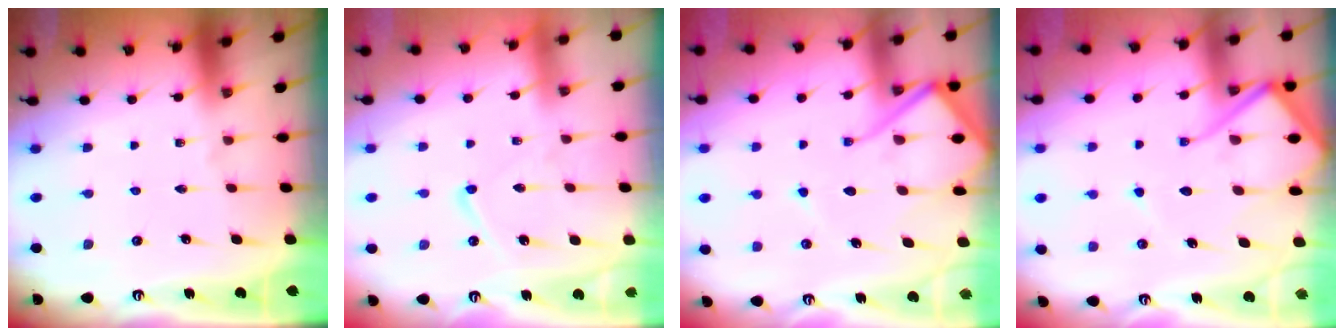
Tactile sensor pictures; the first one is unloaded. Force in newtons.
{"total": 8.0, "press": 8.0, "slide": 0.8}
{"total": 14.6, "press": 14.5, "slide": 1.4}
{"total": 14.6, "press": 14.5, "slide": 1.4}